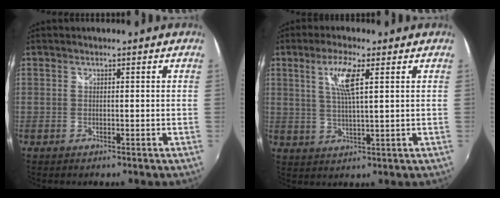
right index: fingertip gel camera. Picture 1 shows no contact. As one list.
[{"total": 6.4, "force": [2.5, 0.8, 5.9], "torque": [-0.115, 0.000, 0.047]}]